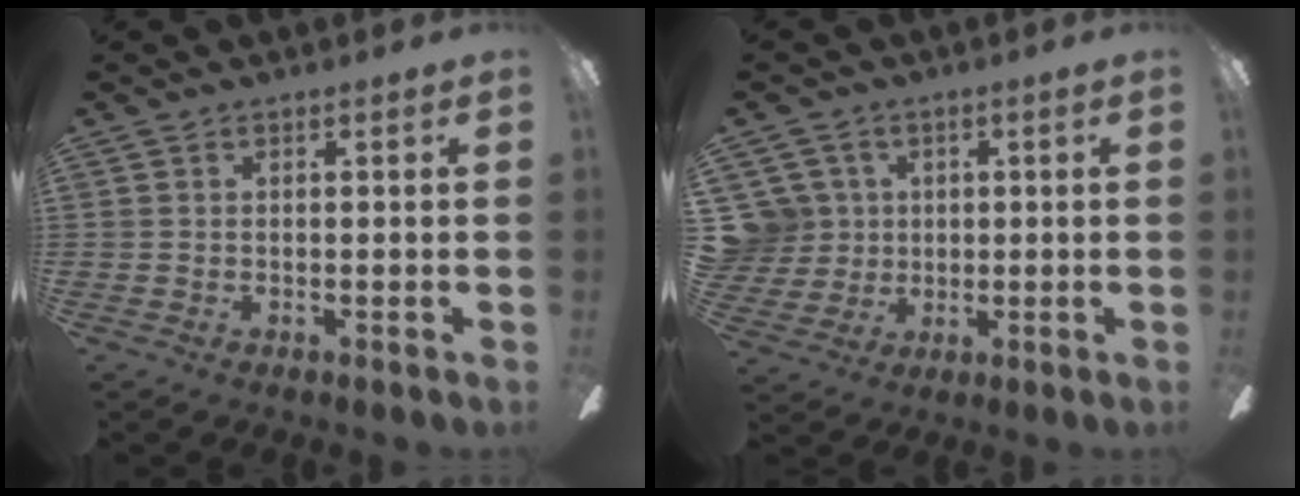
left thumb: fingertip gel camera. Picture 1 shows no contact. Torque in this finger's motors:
{"motor_torque": [-0.09, 0.07, 0.11, -0.12, 0.00]}